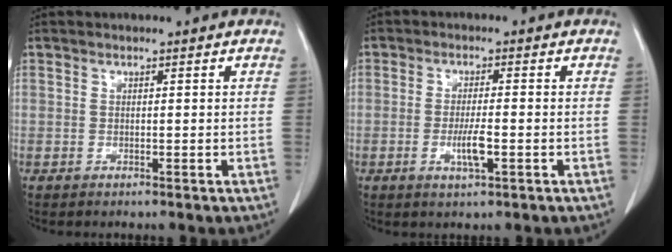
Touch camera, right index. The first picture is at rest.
{"total": 4.0, "force": [-1.2, 0.5, 3.8], "torque": [-0.076, -0.006, -0.020]}